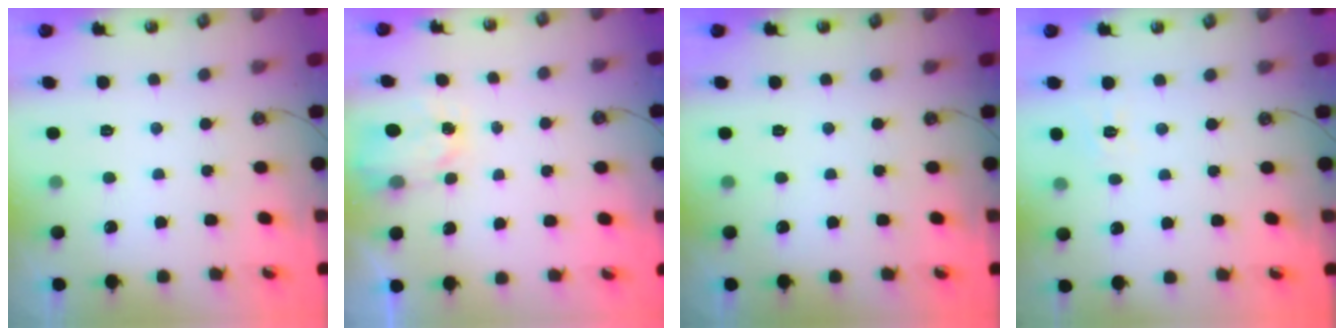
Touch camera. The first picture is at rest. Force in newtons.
{"total": 2.9, "press": 2.8, "slide": 0.4}
{"total": 0.0}
{"total": 3.5, "press": 3.4, "slide": 0.6}